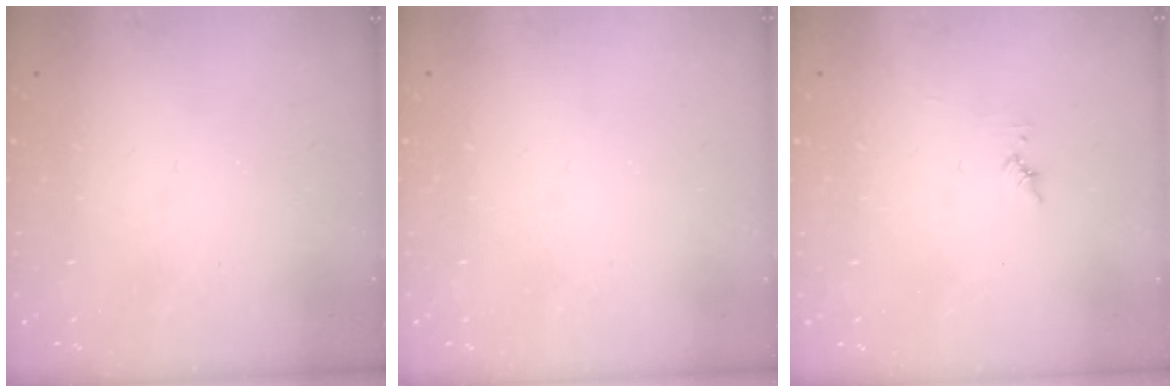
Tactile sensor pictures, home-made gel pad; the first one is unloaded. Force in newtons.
{"total": 0.0}
{"total": 4.4, "press": 4.4, "slide": 0.4}